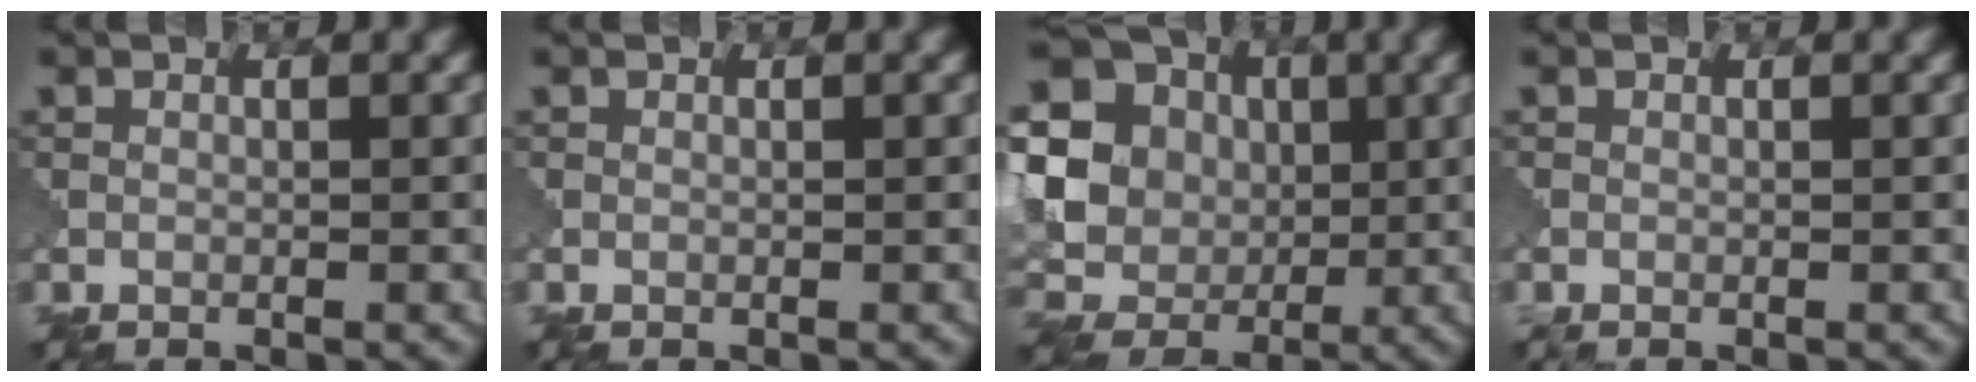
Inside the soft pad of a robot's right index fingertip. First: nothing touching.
{"total": 0.0}
{"total": 18.9, "force": [2.2, 17.7, 6.0], "torque": [-0.181, -0.001, 0.021]}
{"total": 0.8, "force": [0.0, 0.5, 0.6], "torque": [0.007, 0.009, -0.009]}